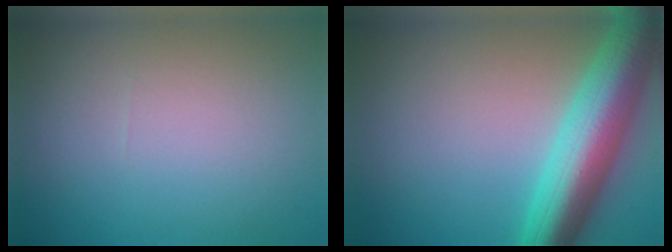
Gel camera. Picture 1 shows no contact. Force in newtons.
{"total": 9.4, "press": 9.4, "slide": 0.3}